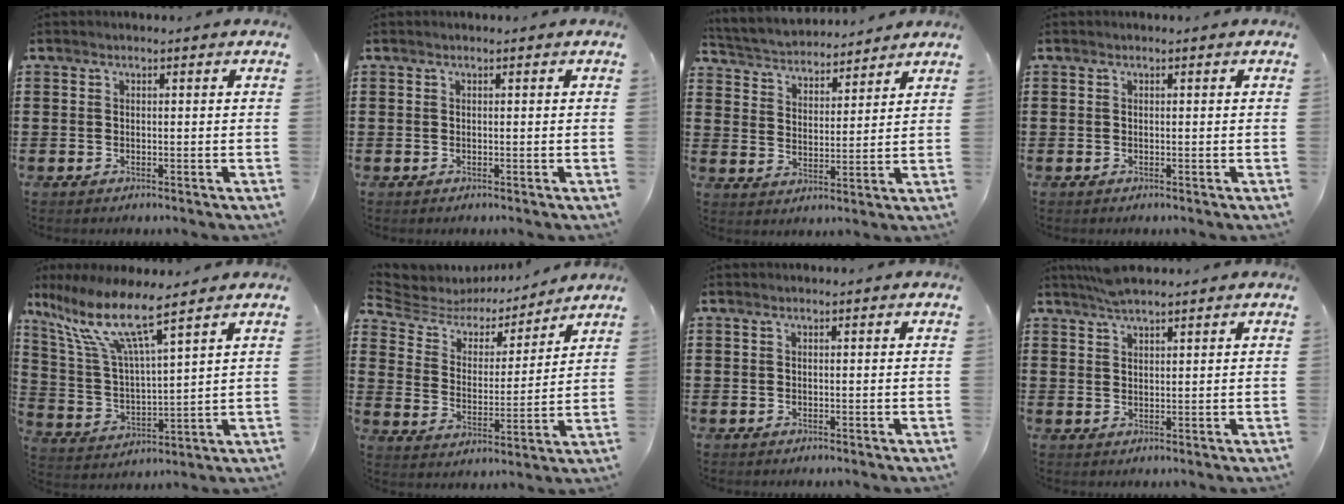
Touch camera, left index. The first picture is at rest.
{"total": 0.0}
{"total": 3.9, "force": [3.8, 0.6, -0.2], "torque": [-0.018, -0.025, 0.063]}
{"total": 0.0}
{"total": 10.3, "force": [7.4, 1.4, 7.0], "torque": [-0.170, -0.040, 0.123]}
{"total": 5.0, "force": [4.4, 1.9, 1.3], "torque": [-0.056, -0.028, 0.069]}
{"total": 0.0}
{"total": 2.7, "force": [2.5, 0.4, 1.0], "torque": [-0.025, 0.002, 0.047]}